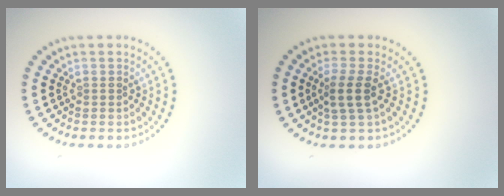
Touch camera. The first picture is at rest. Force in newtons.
{"total": 2.3, "press": 1.8, "slide": 1.3}